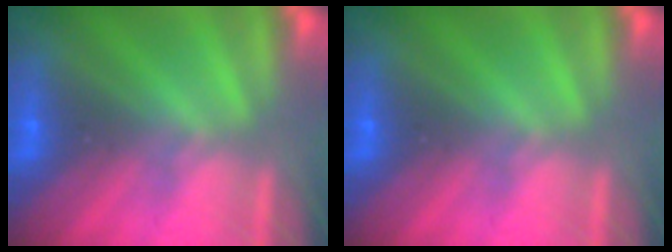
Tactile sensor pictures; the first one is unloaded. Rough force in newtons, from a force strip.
{"total": 0.0}